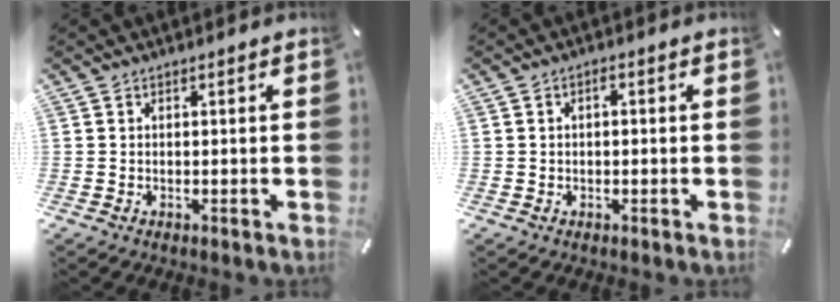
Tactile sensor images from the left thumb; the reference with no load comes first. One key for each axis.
{"total": 1.2, "fx": -0.1, "fy": 0.6, "fz": 1.0, "tx": -0.019, "ty": 0.004, "tz": -0.003}